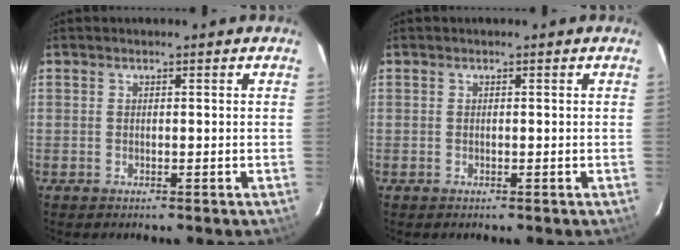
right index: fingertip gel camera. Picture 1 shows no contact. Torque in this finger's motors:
{"motor_torque": [0.00, 0.00, 0.00, 0.00]}